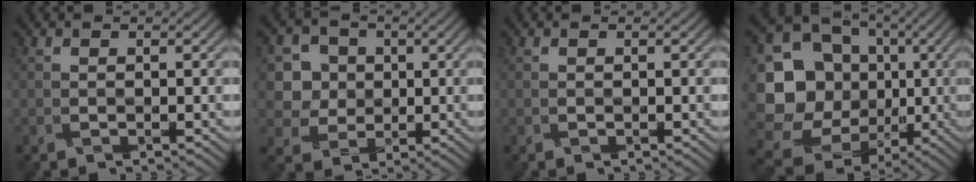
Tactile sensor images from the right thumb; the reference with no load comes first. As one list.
[{"total": 5.3, "force": [1.4, 5.1, 0.7], "torque": [-0.043, -0.013, 0.030]}, {"total": 0.0}, {"total": 20.4, "force": [-0.5, 19.0, 7.4], "torque": [-0.209, 0.004, -0.022]}]